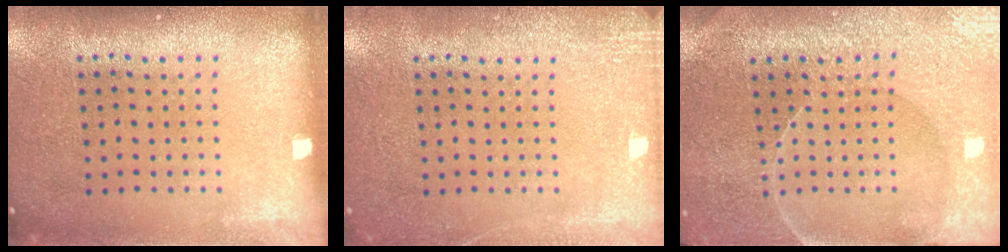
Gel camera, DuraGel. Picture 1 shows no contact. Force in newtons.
{"total": 2.3, "press": 2.3, "slide": 0.4}
{"total": 3.7, "press": 3.6, "slide": 1.0}